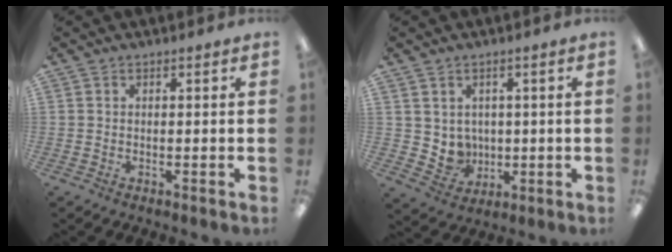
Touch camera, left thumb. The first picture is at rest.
{"total": 4.8, "force": [1.9, 4.4, 0.4], "torque": [-0.017, -0.013, 0.044]}